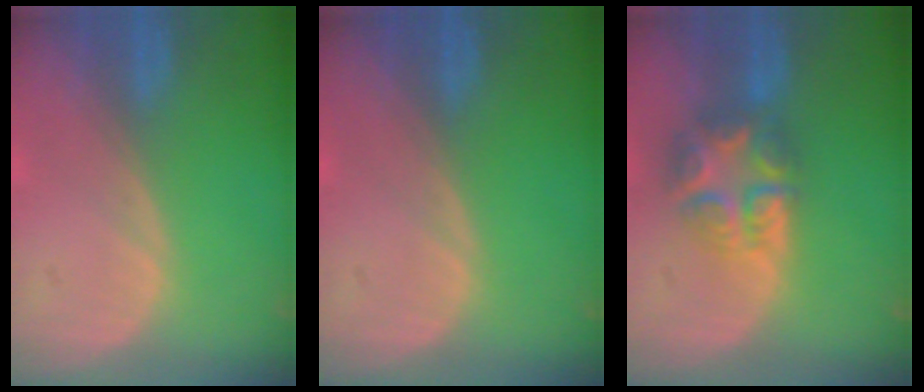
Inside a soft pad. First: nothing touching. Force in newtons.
{"total": 0.0}
{"total": 7.8, "press": 6.8, "slide": 3.9}